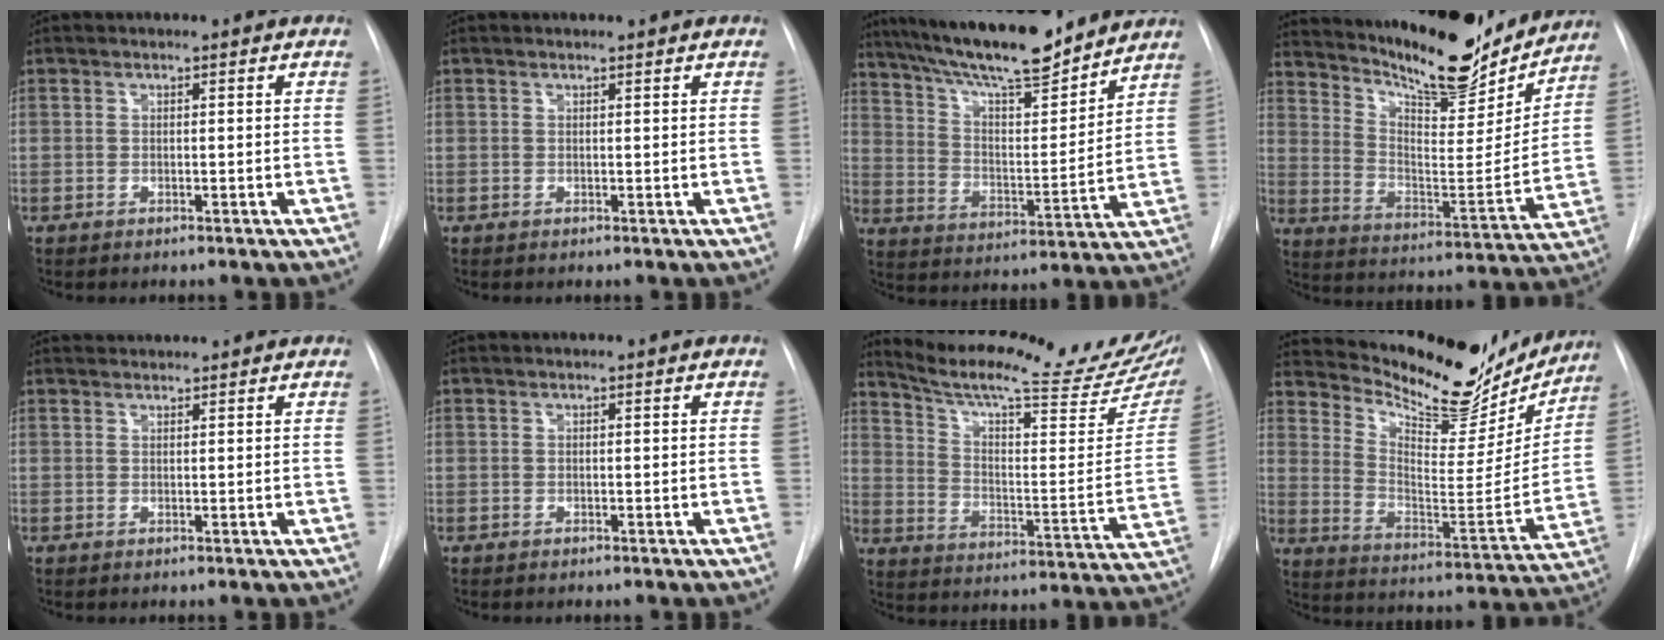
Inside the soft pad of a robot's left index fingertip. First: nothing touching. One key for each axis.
{"total": 1.1, "fx": 1.1, "fy": 0.1, "fz": 0.1, "tx": -0.008, "ty": 0.008, "tz": 0.018}
{"total": 20.6, "fx": 17.7, "fy": 3.2, "fz": 10.1, "tx": -0.180, "ty": 0.010, "tz": 0.281}
{"total": 21.7, "fx": 19.1, "fy": 5.2, "fz": 8.7, "tx": -0.151, "ty": -0.029, "tz": 0.278}
{"total": 3.6, "fx": 3.6, "fy": 0.3, "fz": 0.4, "tx": -0.010, "ty": 0.034, "tz": 0.056}
{"total": 0.0}
{"total": 25.4, "fx": 21.6, "fy": 2.5, "fz": 13.0, "tx": -0.200, "ty": -0.053, "tz": 0.295}
{"total": 22.9, "fx": 20.3, "fy": 6.6, "fz": 8.4, "tx": -0.132, "ty": -0.040, "tz": 0.284}